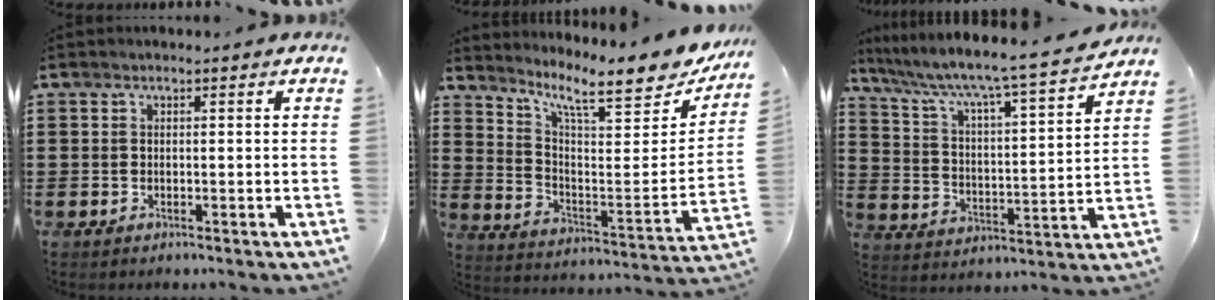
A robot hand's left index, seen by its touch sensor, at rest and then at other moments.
{"total": 10.5, "force": [8.4, 1.7, 6.0], "torque": [-0.121, -0.067, 0.133]}
{"total": 5.1, "force": [4.4, -0.1, 2.7], "torque": [-0.074, -0.044, 0.060]}